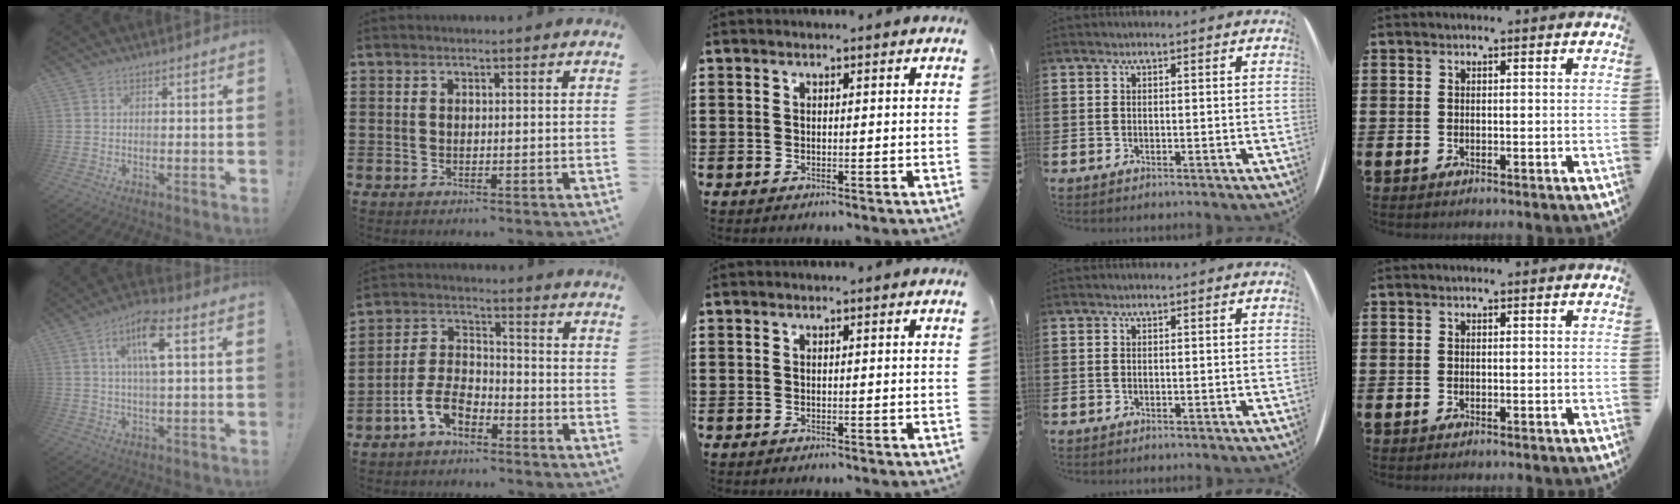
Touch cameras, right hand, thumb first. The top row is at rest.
{"thumb": {"total": 11.3, "force": [3.7, 3.2, 10.2], "torque": [-0.164, 0.002, 0.060]}, "index": {"total": 6.4, "force": [-4.1, 3.0, 3.9], "torque": [-0.096, 0.009, -0.085]}}